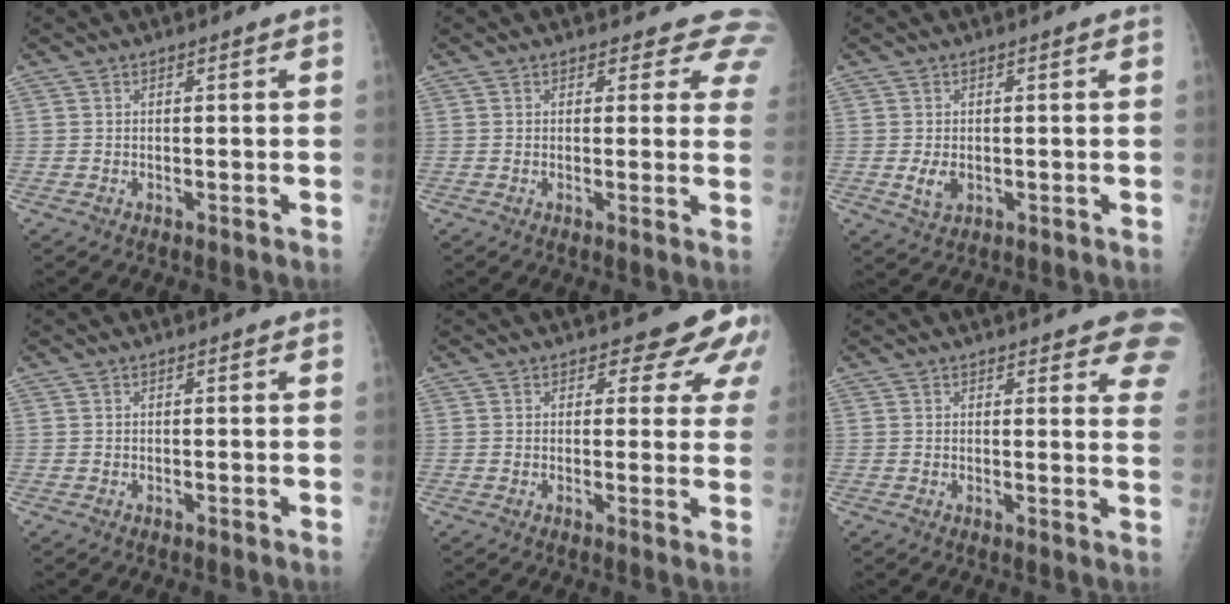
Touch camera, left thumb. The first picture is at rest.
{"total": 6.9, "force": [6.1, 3.1, 1.0], "torque": [0.039, -0.023, 0.041]}
{"total": 2.7, "force": [-0.4, 1.8, 1.9], "torque": [-0.025, -0.004, -0.003]}
{"total": 0.0}
{"total": 7.8, "force": [5.7, 3.5, 4.0], "torque": [-0.009, -0.029, 0.053]}
{"total": 11.3, "force": [8.4, 3.2, 6.8], "torque": [-0.047, -0.031, 0.077]}